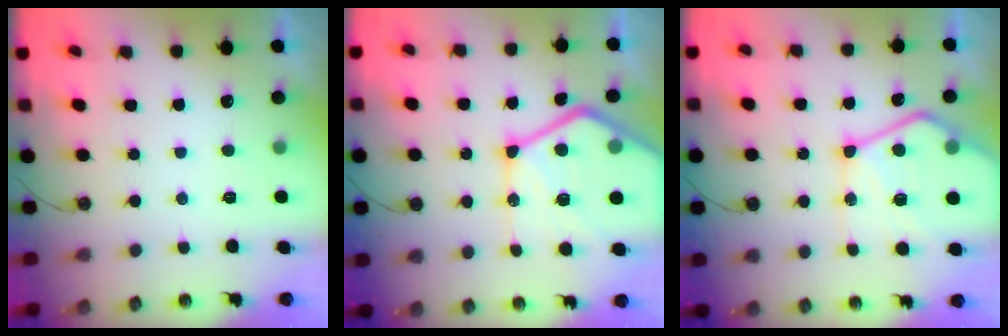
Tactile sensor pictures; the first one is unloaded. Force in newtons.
{"total": 26.9, "press": 26.8, "slide": 2.9}
{"total": 19.6, "press": 19.5, "slide": 1.8}